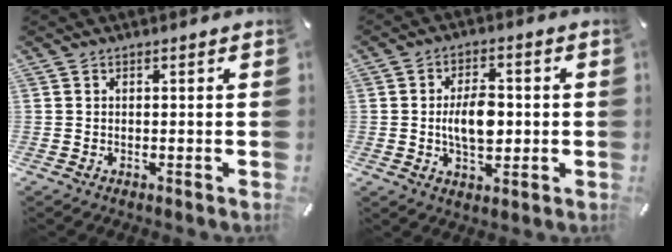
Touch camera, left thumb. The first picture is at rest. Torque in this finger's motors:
{"motor_torque": [1.64, 1.70, 0.44, -0.29, 0.11]}